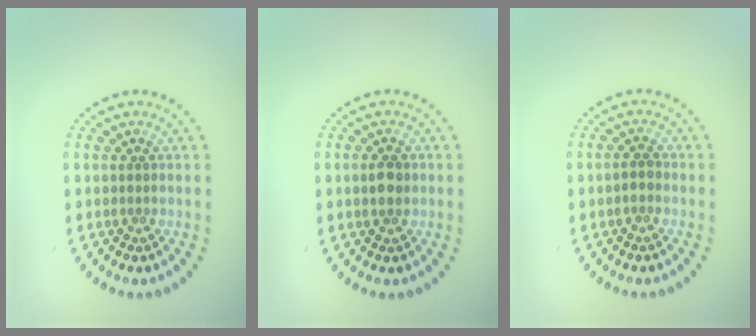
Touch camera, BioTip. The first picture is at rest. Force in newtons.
{"total": 1.7, "press": 1.7, "slide": 0.1}
{"total": 1.0, "press": 0.9, "slide": 0.2}